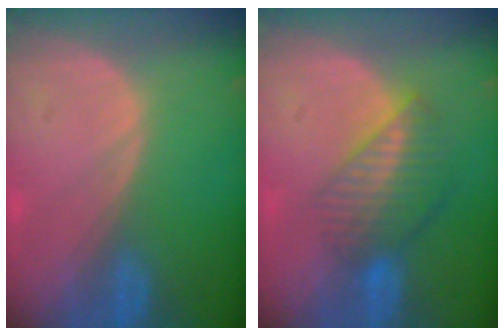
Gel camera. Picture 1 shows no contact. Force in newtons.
{"total": 7.0, "press": 6.0, "slide": 3.5}